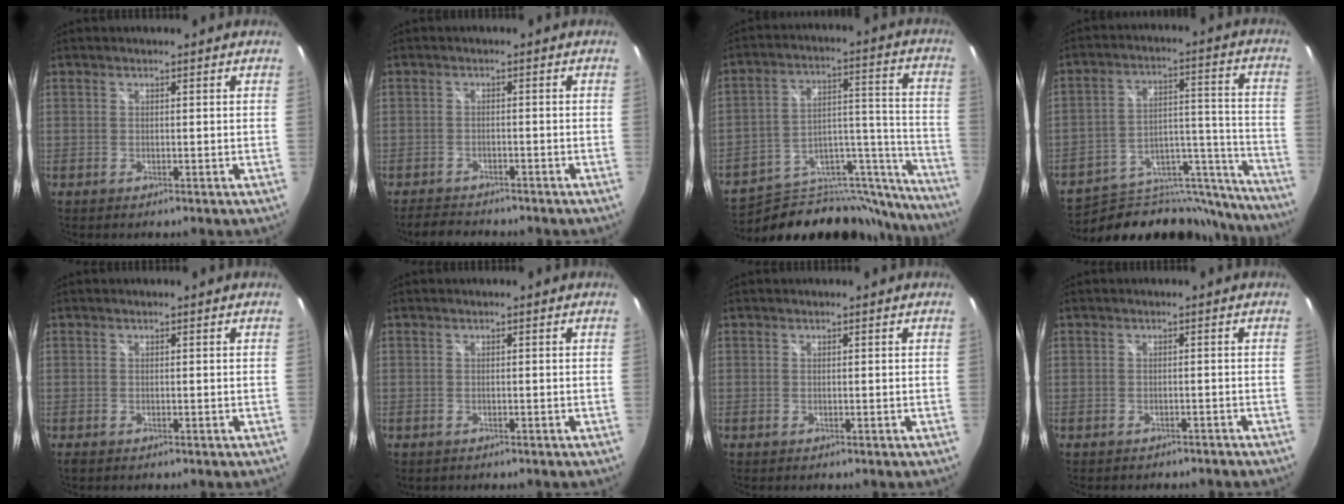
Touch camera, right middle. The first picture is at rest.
{"total": 4.0, "force": [-3.8, 1.1, 0.6], "torque": [-0.029, 0.000, -0.064]}
{"total": 26.2, "force": [-22.8, 8.6, 9.7], "torque": [-0.113, 0.044, -0.320]}
{"total": 25.3, "force": [-22.5, 8.1, 8.3], "torque": [-0.108, 0.036, -0.305]}
{"total": 0.0}
{"total": 0.6, "force": [-0.3, 0.5, 0.0], "torque": [-0.003, -0.003, -0.005]}
{"total": 0.0}
{"total": 2.9, "force": [-2.6, 1.0, 0.8], "torque": [-0.016, -0.012, -0.033]}